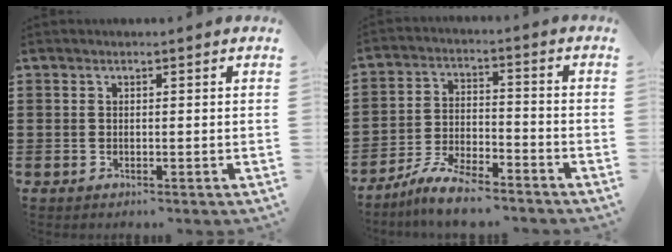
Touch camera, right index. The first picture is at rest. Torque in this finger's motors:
{"motor_torque": [1.10, 1.04, 0.46, 0.12]}